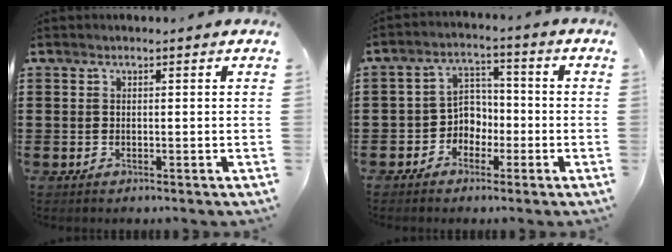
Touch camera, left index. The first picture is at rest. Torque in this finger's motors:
{"motor_torque": [0.07, 0.07, 0.05, 0.01]}